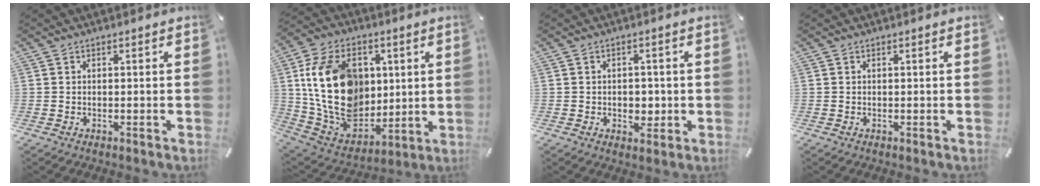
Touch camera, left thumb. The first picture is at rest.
{"total": 20.8, "force": [3.7, 16.0, 12.8], "torque": [-0.250, -0.017, 0.074]}
{"total": 3.4, "force": [-0.3, 2.8, 1.9], "torque": [-0.022, -0.002, -0.011]}
{"total": 0.0}